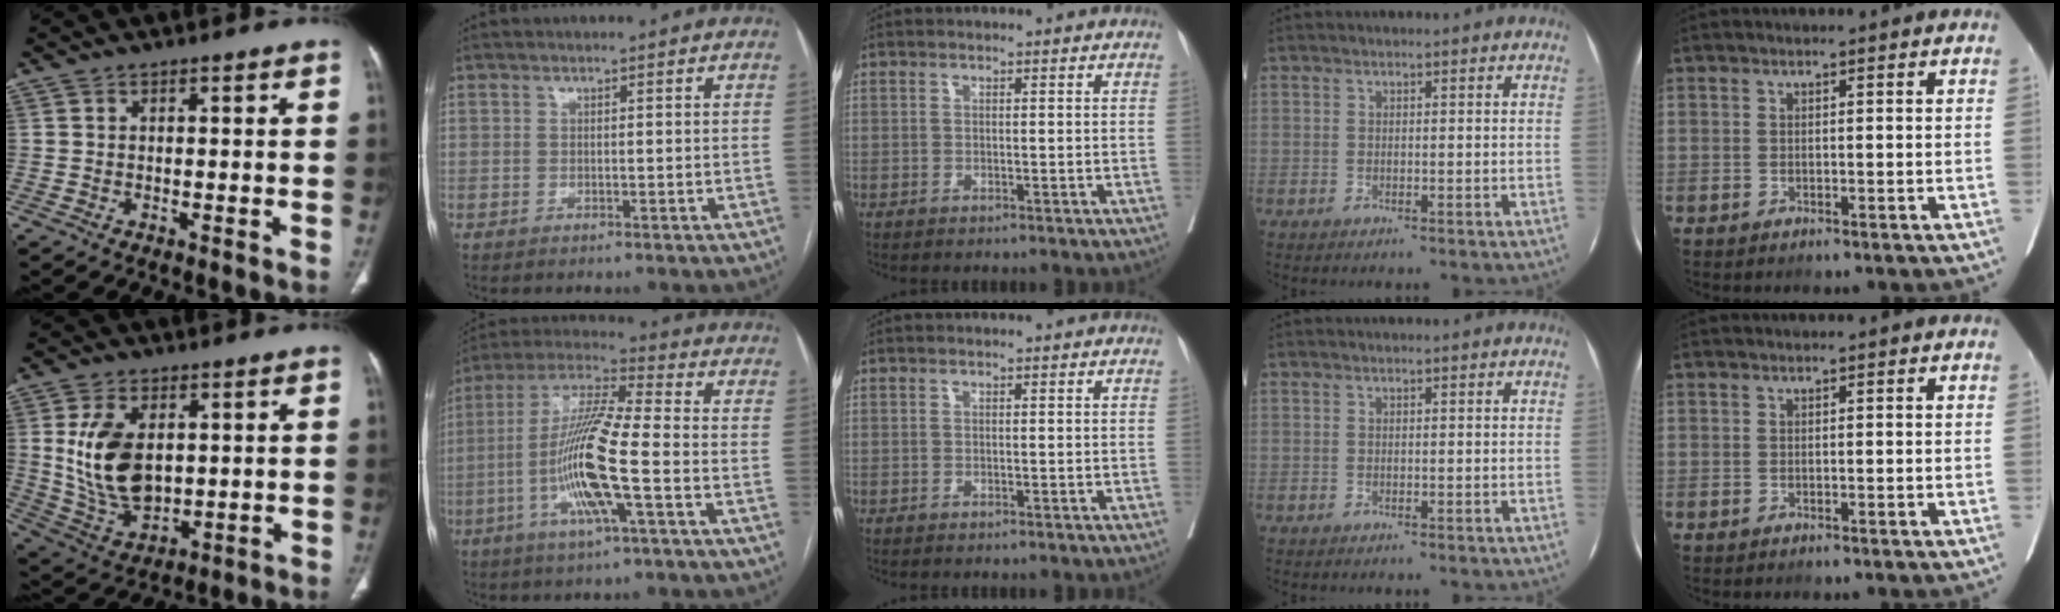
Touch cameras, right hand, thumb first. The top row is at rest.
{"thumb": {"total": 14.2, "force": [2.1, 8.8, 10.9], "torque": [-0.190, -0.014, 0.056]}, "index": {"total": 14.7, "force": [-3.7, 1.0, 14.2], "torque": [-0.288, -0.004, -0.076]}}